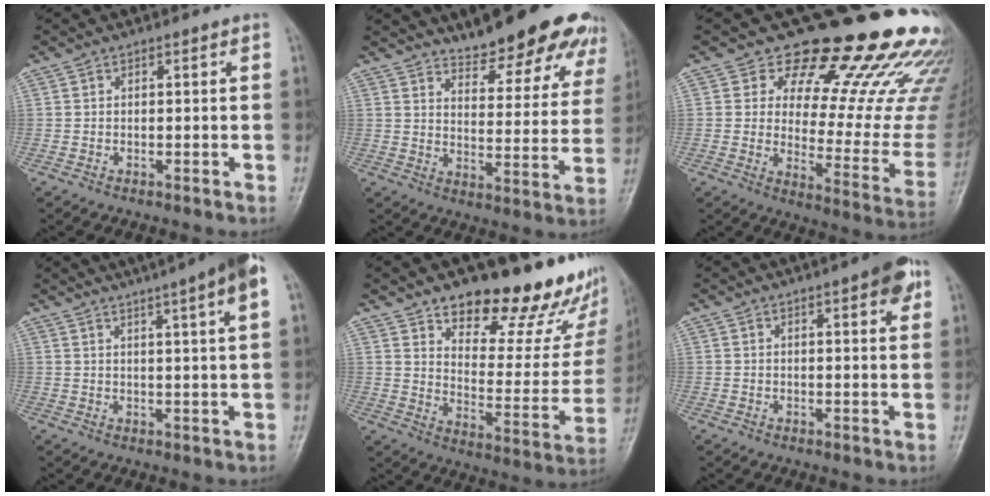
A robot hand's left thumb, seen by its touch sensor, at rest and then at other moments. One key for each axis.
{"total": 20.2, "fx": 16.3, "fy": 6.0, "fz": 10.3, "tx": -0.093, "ty": -0.086, "tz": 0.205}
{"total": 25.8, "fx": 19.9, "fy": 9.7, "fz": 13.3, "tx": -0.134, "ty": -0.137, "tz": 0.246}
{"total": 13.6, "fx": 8.7, "fy": 0.6, "fz": 10.5, "tx": -0.153, "ty": 0.010, "tz": 0.102}
{"total": 25.5, "fx": 18.1, "fy": 10.4, "fz": 14.6, "tx": -0.152, "ty": -0.110, "tz": 0.249}
{"total": 5.9, "fx": 3.0, "fy": 1.5, "fz": 4.8, "tx": -0.051, "ty": -0.008, "tz": 0.033}